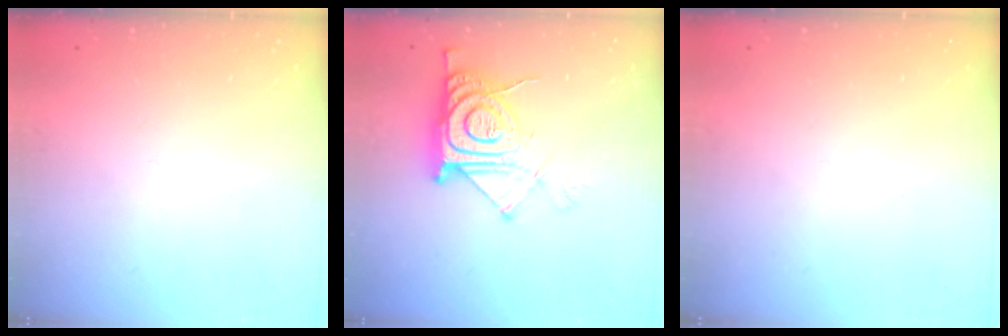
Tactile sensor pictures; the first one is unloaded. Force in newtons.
{"total": 14.0, "press": 14.0, "slide": 1.1}
{"total": 0.0}